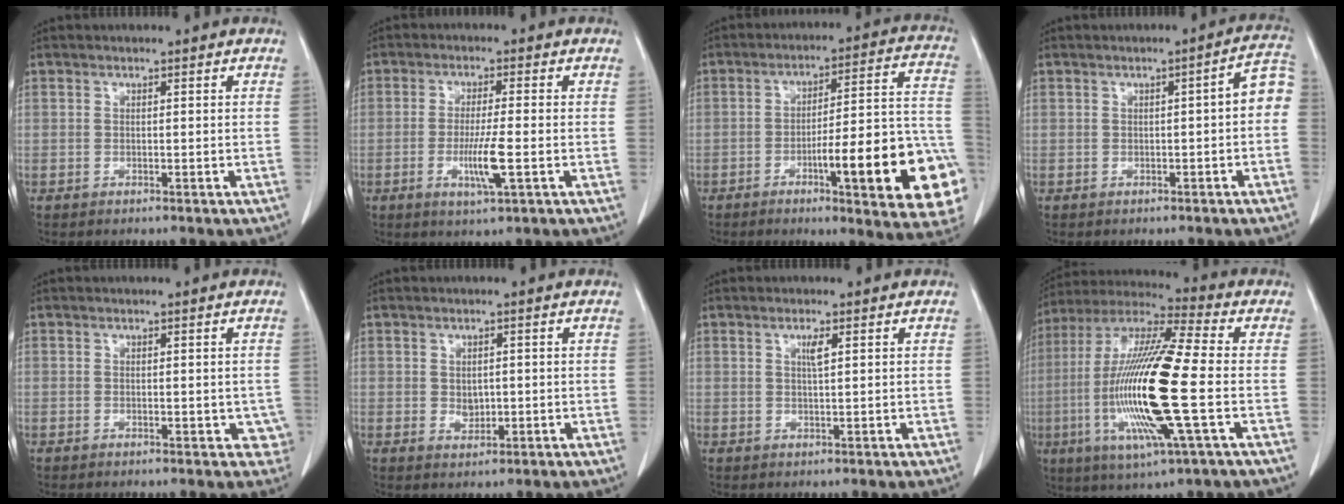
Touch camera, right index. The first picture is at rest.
{"total": 6.0, "force": [-1.7, 0.0, 5.8], "torque": [-0.109, -0.014, -0.029]}
{"total": 20.8, "force": [-7.0, 2.7, 19.4], "torque": [-0.168, 0.022, -0.086]}
{"total": 4.4, "force": [-0.4, 0.8, 4.3], "torque": [-0.047, 0.019, -0.010]}
{"total": 3.0, "force": [-0.3, 1.6, 2.4], "torque": [-0.009, -0.003, -0.001]}
{"total": 2.2, "force": [0.1, 1.6, 1.5], "torque": [-0.024, -0.003, 0.008]}
{"total": 1.7, "force": [0.7, 0.1, 1.5], "torque": [-0.031, -0.002, 0.012]}
{"total": 20.5, "force": [-3.5, 1.4, 20.1], "torque": [-0.421, -0.013, -0.070]}